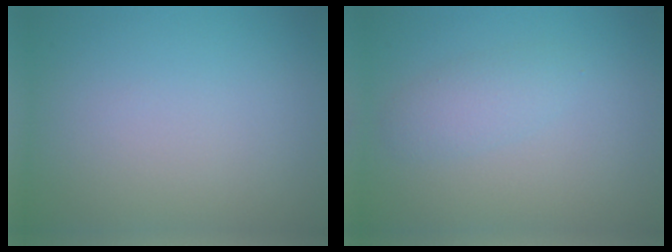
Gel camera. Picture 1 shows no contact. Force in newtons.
{"total": 2.0, "press": 2.0, "slide": 0.1}